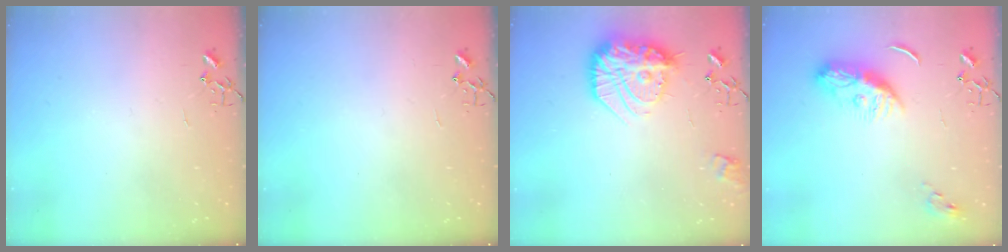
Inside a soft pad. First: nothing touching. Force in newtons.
{"total": 0.0}
{"total": 20.0, "press": 20.0, "slide": 0.8}
{"total": 10.6, "press": 10.6, "slide": 0.1}